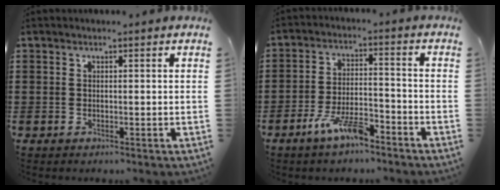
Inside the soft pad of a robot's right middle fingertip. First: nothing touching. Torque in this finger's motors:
{"motor_torque": [0.82, -0.80, 0.25, 0.12]}